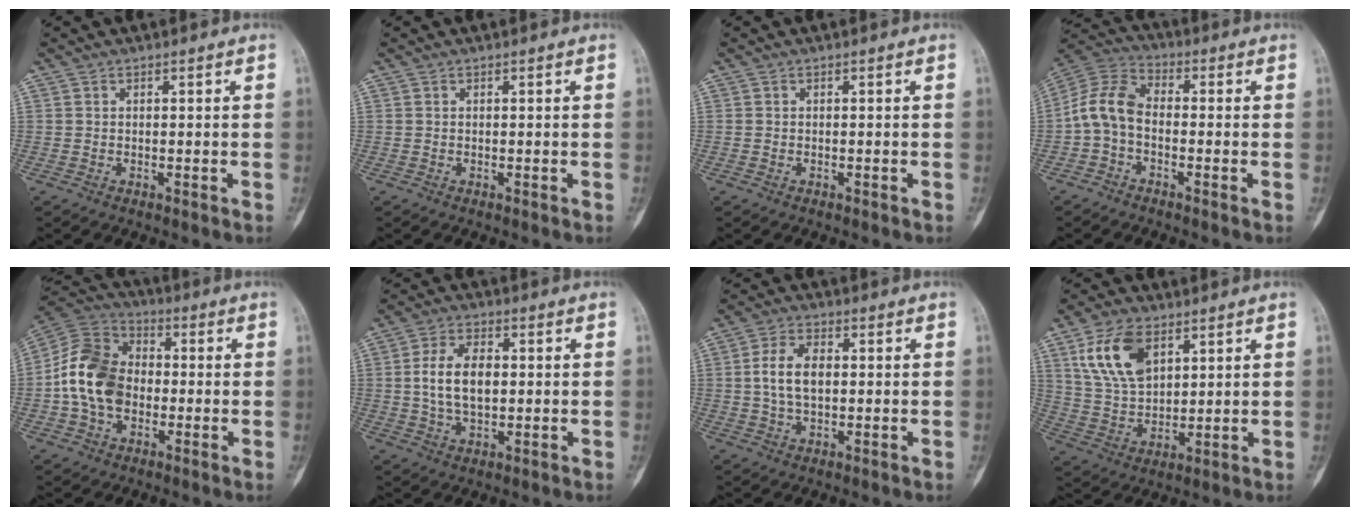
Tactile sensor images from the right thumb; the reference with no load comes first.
{"total": 0.0}
{"total": 0.0}
{"total": 8.7, "force": [-1.6, 5.5, 6.4], "torque": [-0.126, 0.029, -0.048]}
{"total": 14.4, "force": [-1.8, 10.7, 9.5], "torque": [-0.164, 0.031, -0.044]}
{"total": 9.1, "force": [0.5, 5.2, 7.5], "torque": [-0.134, 0.005, 0.009]}
{"total": 7.3, "force": [0.5, 4.2, 5.9], "torque": [-0.110, 0.010, 0.006]}
{"total": 12.4, "force": [5.7, 7.2, 8.3], "torque": [-0.144, -0.017, 0.117]}